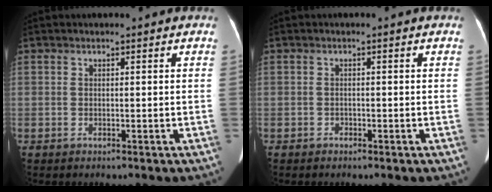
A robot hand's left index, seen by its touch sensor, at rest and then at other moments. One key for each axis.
{"total": 1.9, "fx": -1.8, "fy": 0.2, "fz": -0.7, "tx": 0.010, "ty": -0.002, "tz": -0.034}